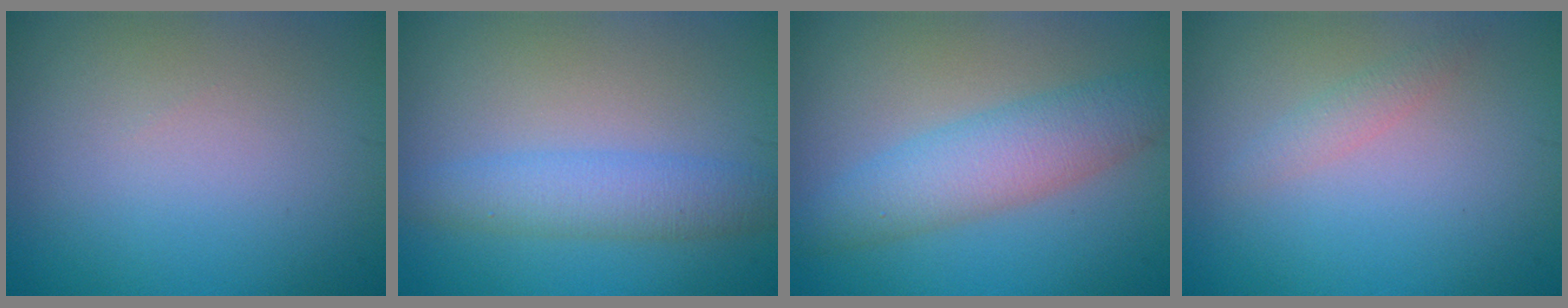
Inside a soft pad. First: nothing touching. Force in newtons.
{"total": 3.3, "press": 3.3, "slide": 0.1}
{"total": 4.9, "press": 4.9, "slide": 0.1}
{"total": 1.2, "press": 1.2, "slide": 0.0}